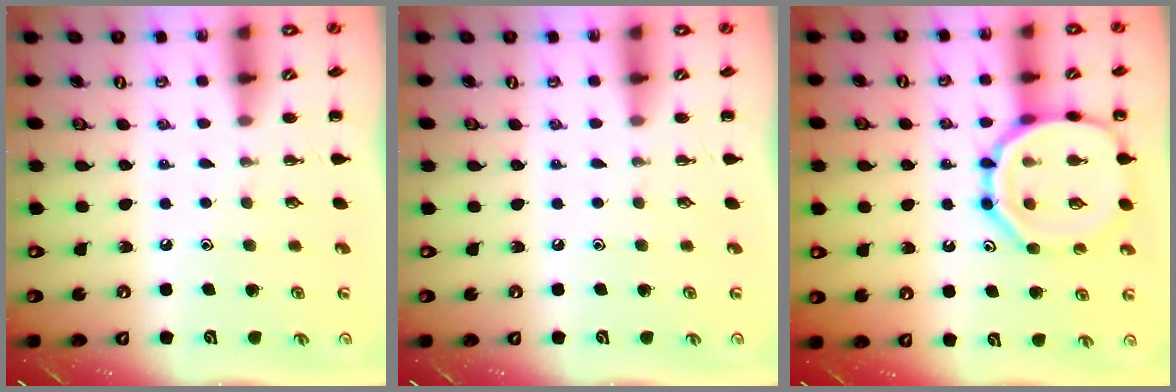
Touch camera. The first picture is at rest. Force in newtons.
{"total": 0.0}
{"total": 16.9, "press": 16.8, "slide": 1.7}